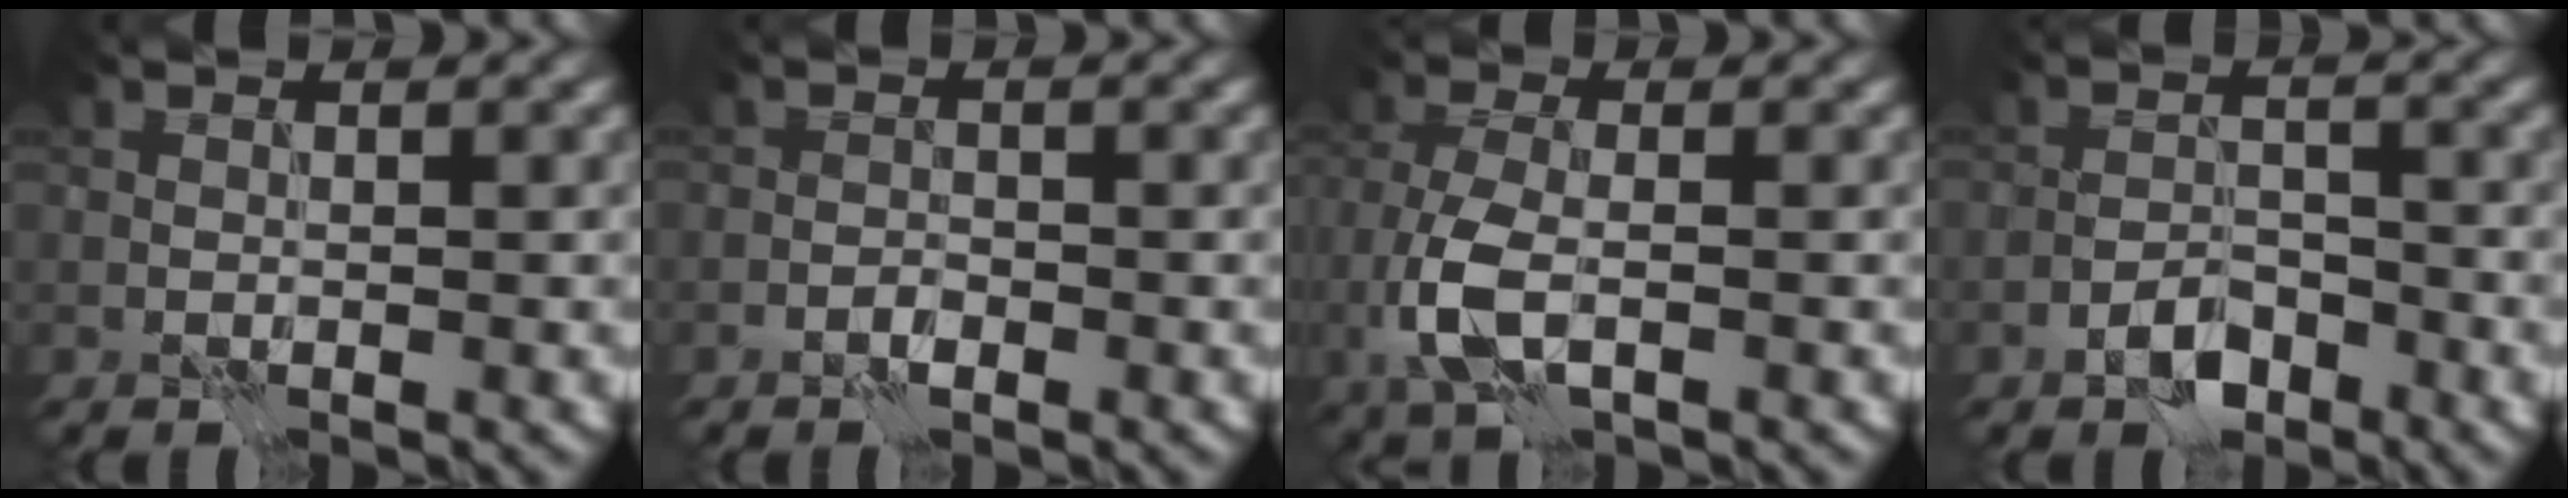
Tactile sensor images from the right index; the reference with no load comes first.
{"total": 1.1, "force": [-0.7, 0.5, 0.6], "torque": [-0.010, 0.003, -0.015]}
{"total": 4.8, "force": [-1.1, 2.3, 4.0], "torque": [-0.097, -0.005, -0.023]}
{"total": 3.2, "force": [-2.2, 1.6, 1.7], "torque": [-0.025, 0.007, -0.042]}